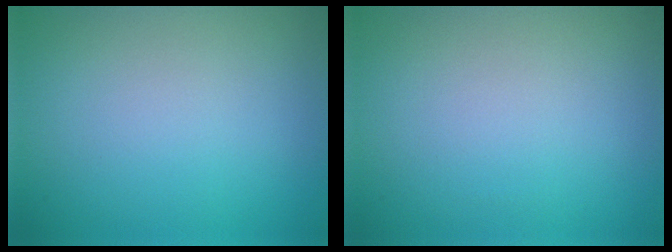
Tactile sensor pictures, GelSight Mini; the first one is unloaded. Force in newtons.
{"total": 0.0}